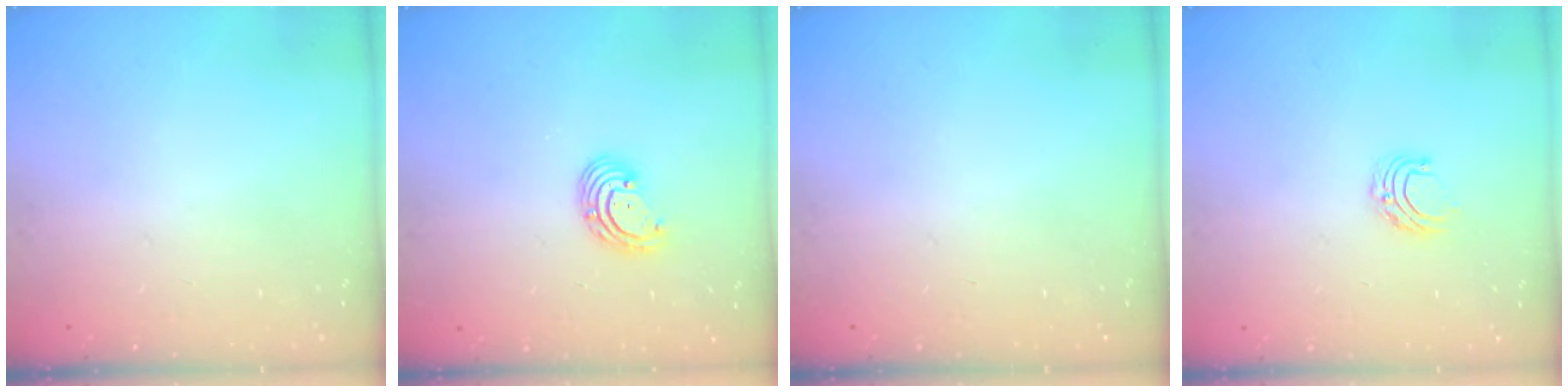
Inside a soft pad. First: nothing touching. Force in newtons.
{"total": 3.5, "press": 3.5, "slide": 0.2}
{"total": 0.0}
{"total": 5.6, "press": 5.6, "slide": 0.5}